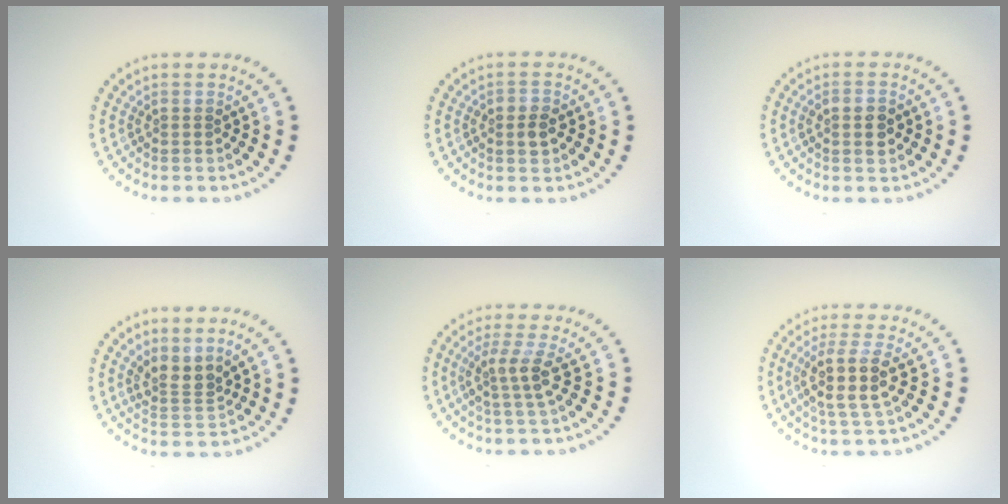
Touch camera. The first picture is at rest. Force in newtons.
{"total": 1.9, "press": 1.9, "slide": 0.0}
{"total": 2.0, "press": 2.0, "slide": 0.2}
{"total": 2.6, "press": 1.9, "slide": 1.8}
{"total": 2.7, "press": 2.0, "slide": 1.8}
{"total": 3.8, "press": 3.3, "slide": 1.9}